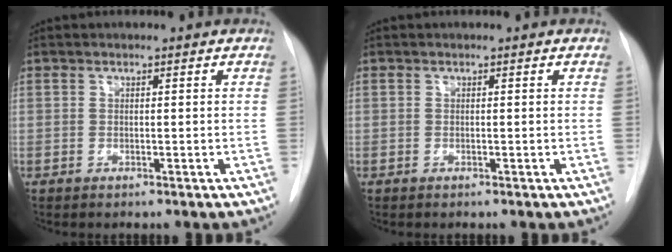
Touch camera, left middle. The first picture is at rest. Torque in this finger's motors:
{"motor_torque": [0.14, -0.09, 0.11, 0.03]}